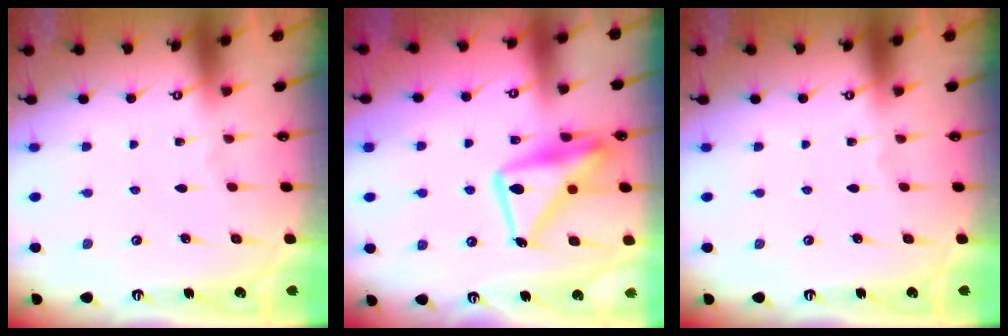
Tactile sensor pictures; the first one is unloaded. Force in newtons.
{"total": 17.9, "press": 17.8, "slide": 1.7}
{"total": 0.0}